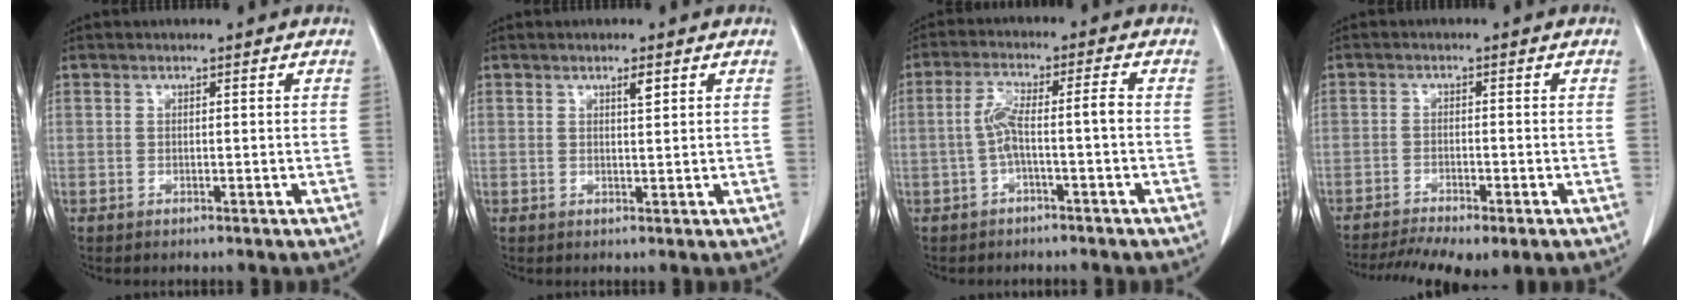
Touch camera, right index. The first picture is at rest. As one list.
[{"total": 1.3, "force": [0.8, 0.1, 1.1], "torque": [-0.021, -0.003, 0.012]}, {"total": 5.4, "force": [-1.2, 0.4, 5.2], "torque": [-0.106, 0.025, -0.019]}, {"total": 10.2, "force": [-7.7, 2.5, 6.2], "torque": [-0.100, -0.005, -0.114]}]